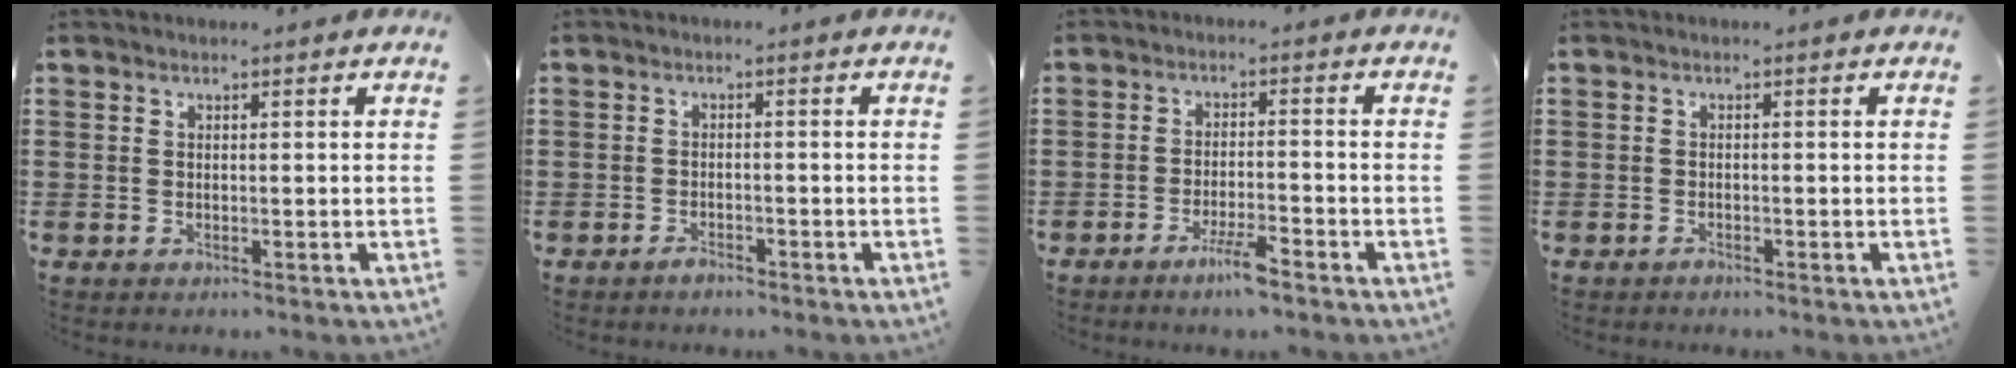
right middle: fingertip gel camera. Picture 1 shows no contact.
{"total": 1.5, "force": [-1.3, 0.5, 0.4], "torque": [-0.010, -0.001, -0.026]}
{"total": 4.1, "force": [-2.9, 0.4, 2.9], "torque": [-0.053, -0.001, -0.050]}
{"total": 0.7, "force": [-0.7, 0.2, 0.1], "torque": [-0.003, 0.001, -0.015]}